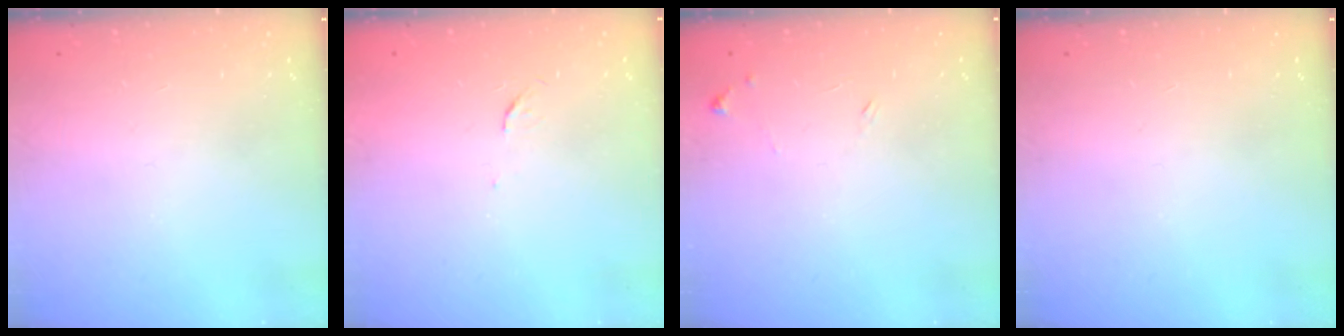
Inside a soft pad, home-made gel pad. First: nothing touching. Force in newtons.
{"total": 3.2, "press": 3.2, "slide": 0.4}
{"total": 5.5, "press": 5.4, "slide": 0.4}
{"total": 0.0}